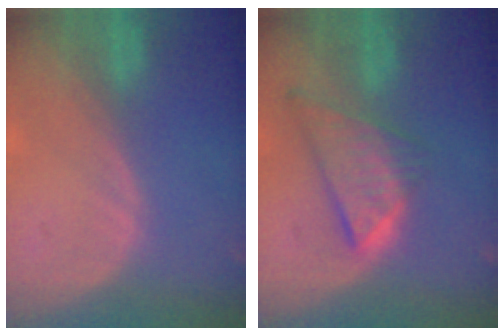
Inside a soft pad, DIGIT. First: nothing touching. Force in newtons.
{"total": 8.6, "press": 7.3, "slide": 4.5}